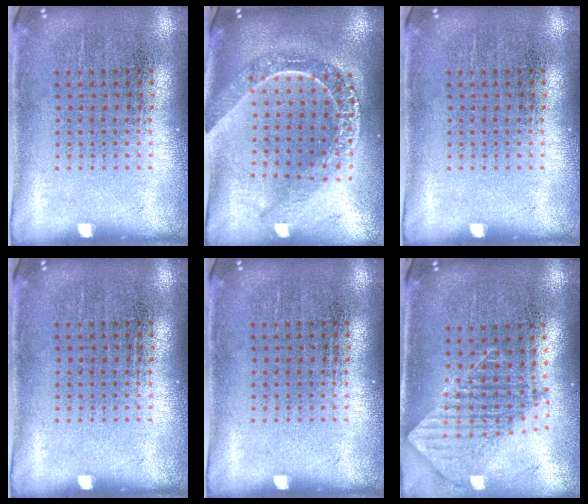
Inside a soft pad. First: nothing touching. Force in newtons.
{"total": 2.2, "press": 1.8, "slide": 1.1}
{"total": 0.0}
{"total": 0.0}
{"total": 0.0}
{"total": 1.8, "press": 1.4, "slide": 1.0}